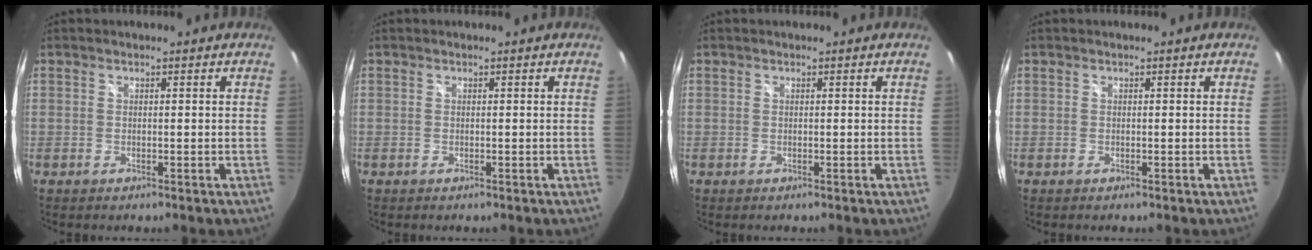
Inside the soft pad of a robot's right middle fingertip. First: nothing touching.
{"total": 0.0}
{"total": 0.0}
{"total": 0.0}